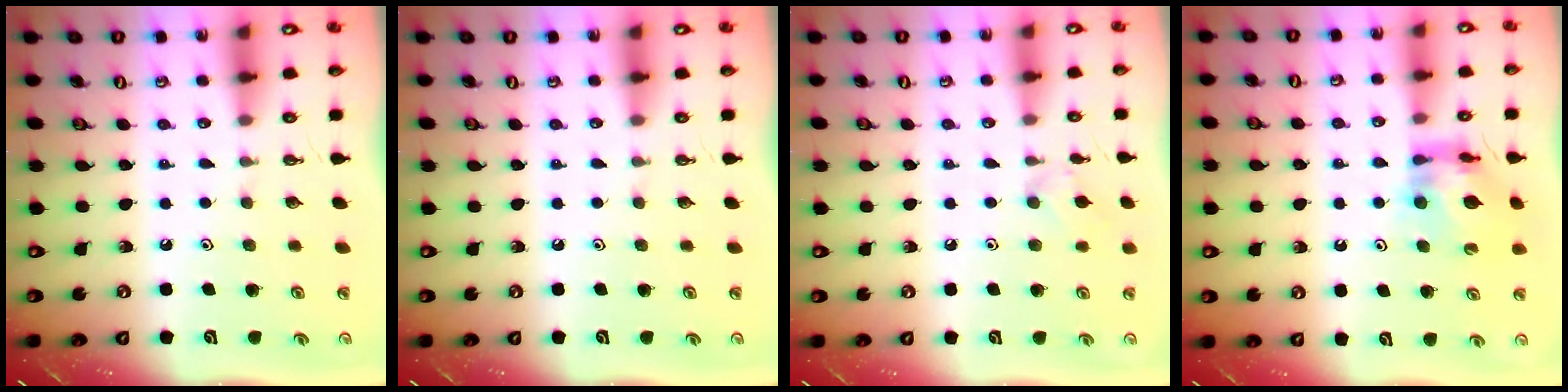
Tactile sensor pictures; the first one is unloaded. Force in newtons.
{"total": 0.0}
{"total": 6.0, "press": 5.9, "slide": 1.0}
{"total": 10.5, "press": 10.5, "slide": 1.1}